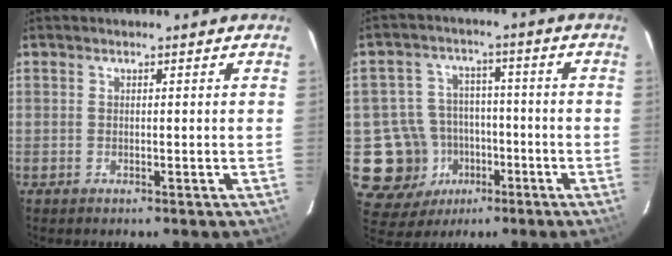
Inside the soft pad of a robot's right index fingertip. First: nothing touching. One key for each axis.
{"total": 12.1, "fx": -4.1, "fy": 11.0, "fz": 2.7, "tx": -0.082, "ty": 0.027, "tz": -0.048}